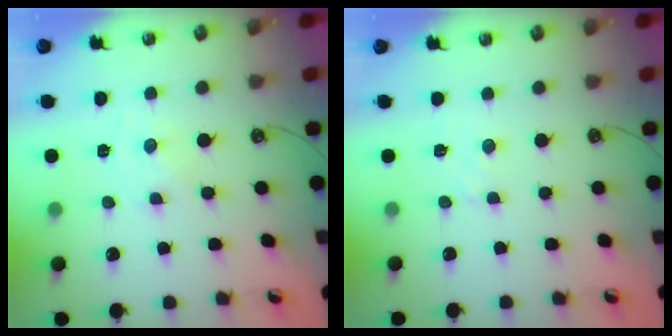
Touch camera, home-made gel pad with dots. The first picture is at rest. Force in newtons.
{"total": 2.6, "press": 2.6, "slide": 0.4}